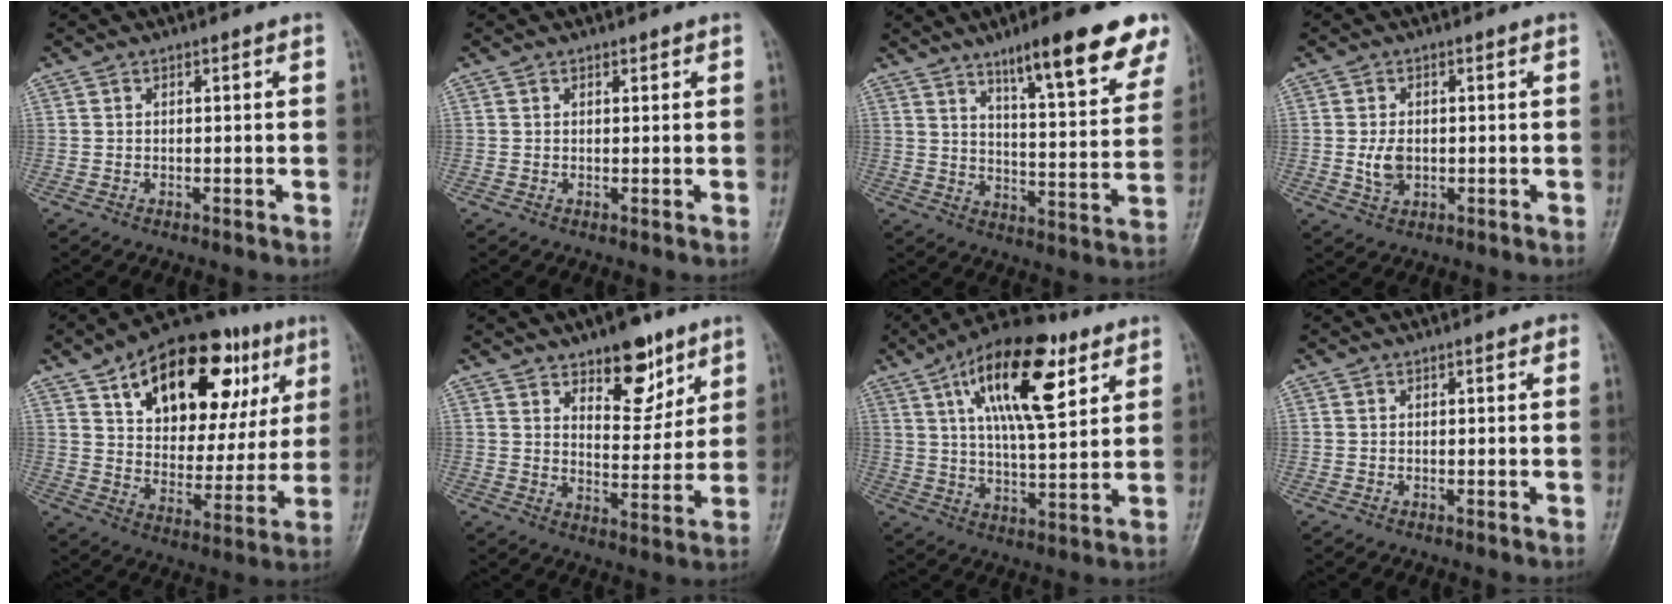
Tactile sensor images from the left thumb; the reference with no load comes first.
{"total": 0.6, "force": [0.5, 0.4, 0.2], "torque": [-0.002, -0.004, 0.006]}
{"total": 17.9, "force": [11.6, 3.7, 13.1], "torque": [-0.148, -0.053, 0.170]}
{"total": 3.8, "force": [-0.2, 2.6, 2.8], "torque": [-0.048, -0.003, 0.000]}
{"total": 26.4, "force": [12.0, 14.3, 18.6], "torque": [-0.234, -0.002, 0.188]}
{"total": 11.2, "force": [7.1, 5.3, 6.8], "torque": [-0.064, -0.048, 0.112]}
{"total": 19.0, "force": [8.6, 7.3, 15.4], "torque": [-0.230, -0.020, 0.140]}
{"total": 0.9, "force": [0.4, 0.4, 0.7], "torque": [-0.006, 0.002, 0.000]}